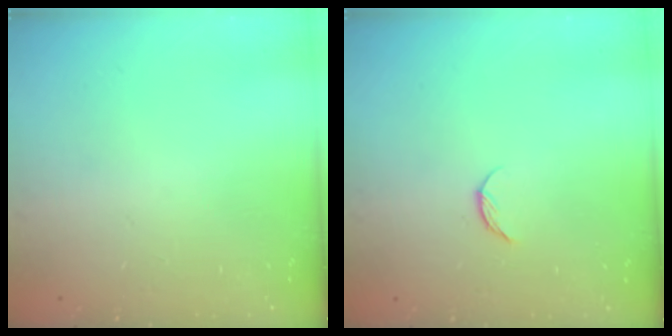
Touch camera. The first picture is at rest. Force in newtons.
{"total": 4.3, "press": 4.3, "slide": 0.5}